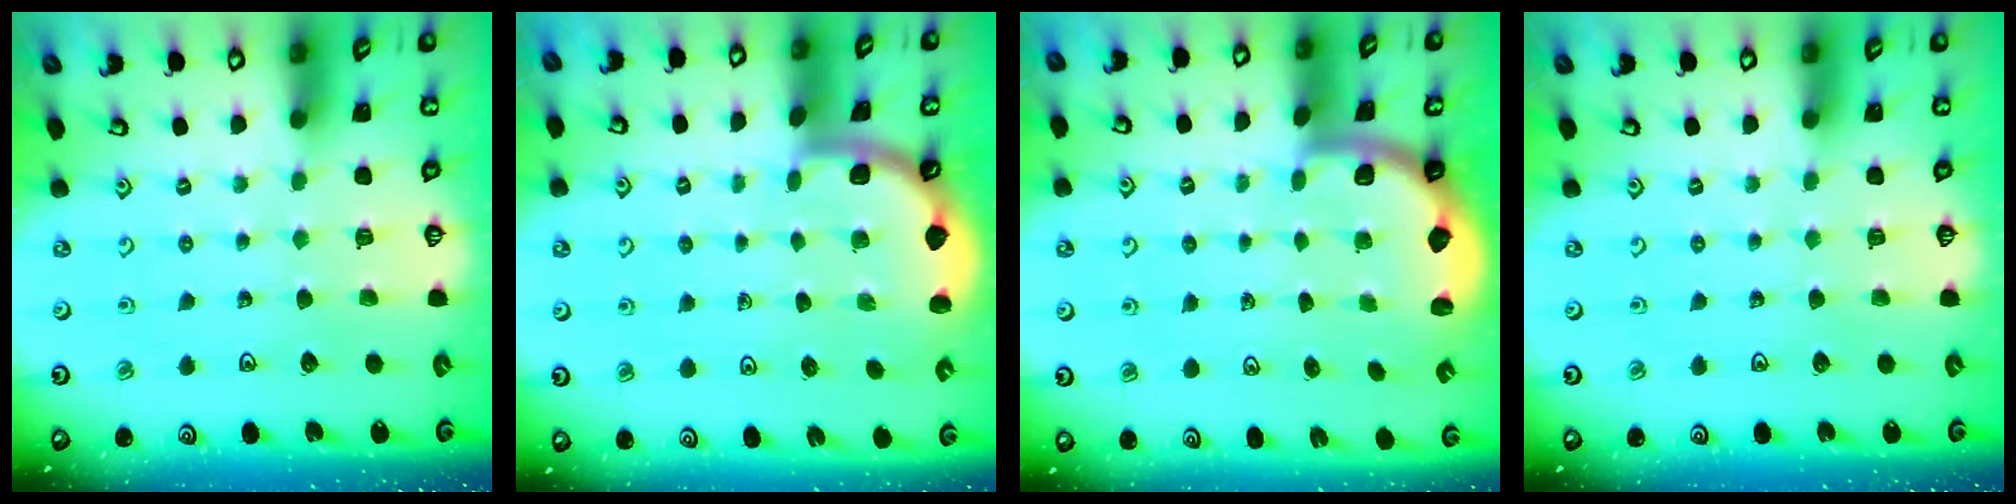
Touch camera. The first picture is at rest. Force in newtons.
{"total": 1.8, "press": 1.8, "slide": 0.0}
{"total": 2.0, "press": 2.0, "slide": 0.5}
{"total": 0.0}